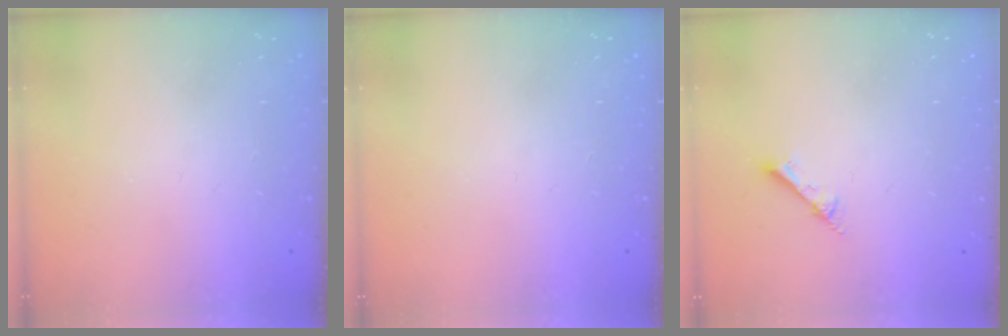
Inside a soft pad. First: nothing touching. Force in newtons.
{"total": 0.0}
{"total": 2.8, "press": 2.7, "slide": 0.4}